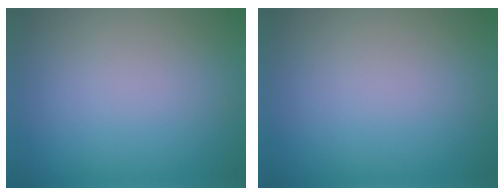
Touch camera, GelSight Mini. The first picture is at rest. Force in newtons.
{"total": 0.0}